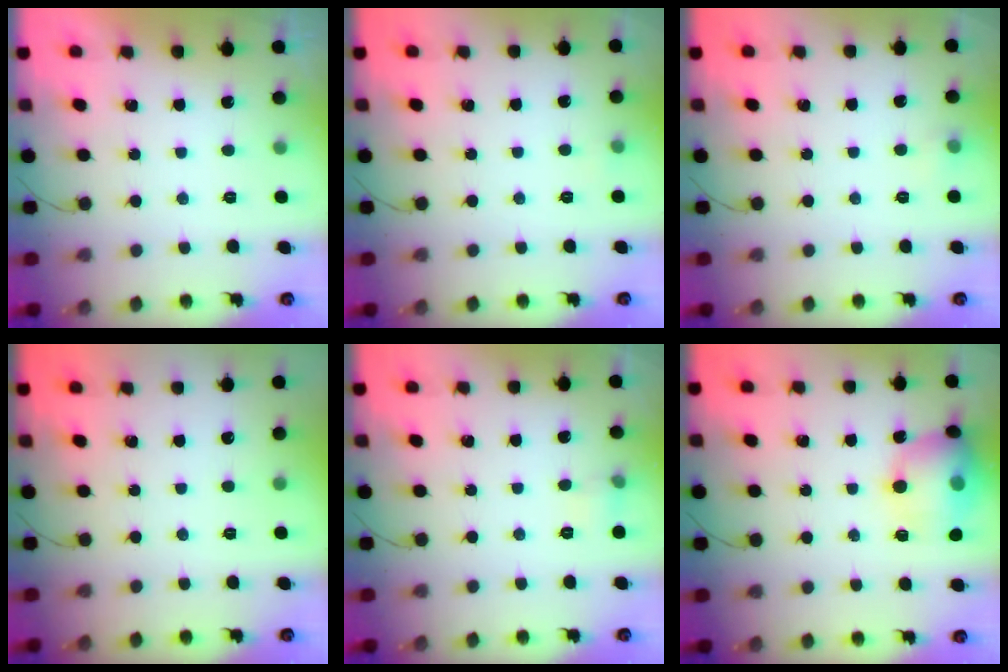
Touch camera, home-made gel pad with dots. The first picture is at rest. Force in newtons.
{"total": 3.4, "press": 2.5, "slide": 2.3}
{"total": 4.9, "press": 4.7, "slide": 1.3}
{"total": 0.0}
{"total": 4.8, "press": 4.6, "slide": 1.4}
{"total": 15.3, "press": 14.6, "slide": 4.3}